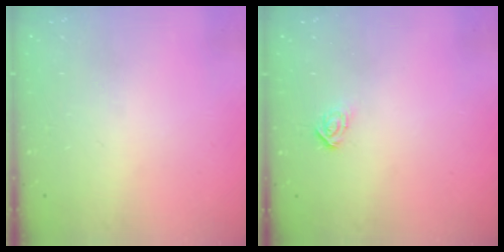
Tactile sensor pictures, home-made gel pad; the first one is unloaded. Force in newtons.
{"total": 4.3, "press": 4.3, "slide": 0.1}